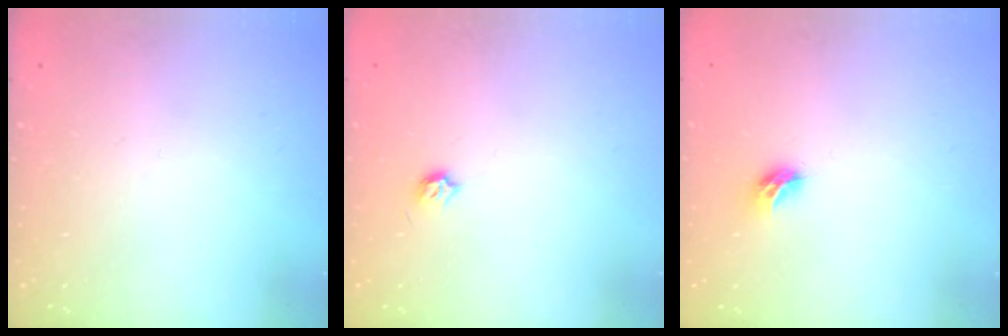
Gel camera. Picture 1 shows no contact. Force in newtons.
{"total": 4.0, "press": 3.9, "slide": 0.7}
{"total": 7.5, "press": 7.4, "slide": 0.7}